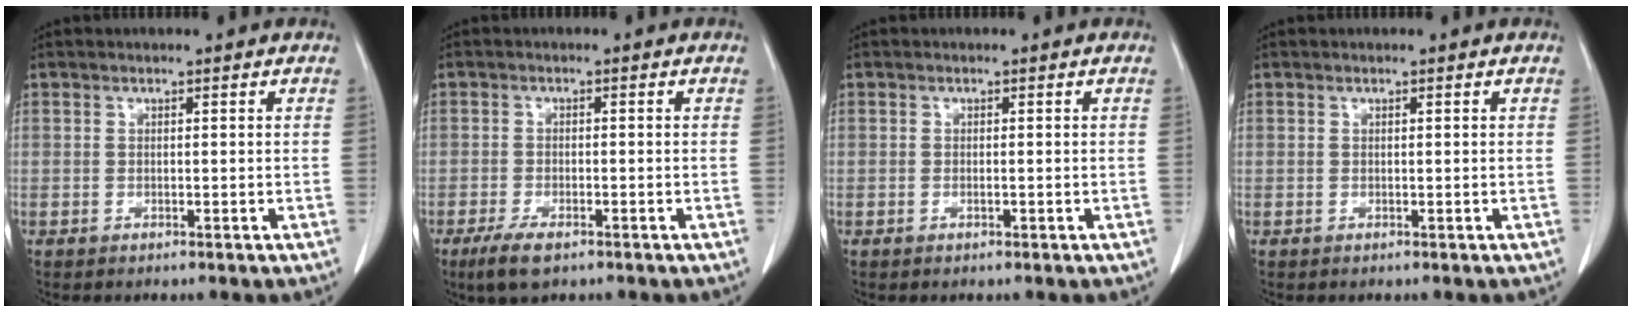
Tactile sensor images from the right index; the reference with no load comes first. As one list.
[{"total": 4.9, "force": [-3.1, 1.7, 3.4], "torque": [-0.073, -0.009, -0.051]}, {"total": 0.8, "force": [-0.3, 0.4, 0.7], "torque": [-0.014, -0.001, -0.003]}, {"total": 0.0}]